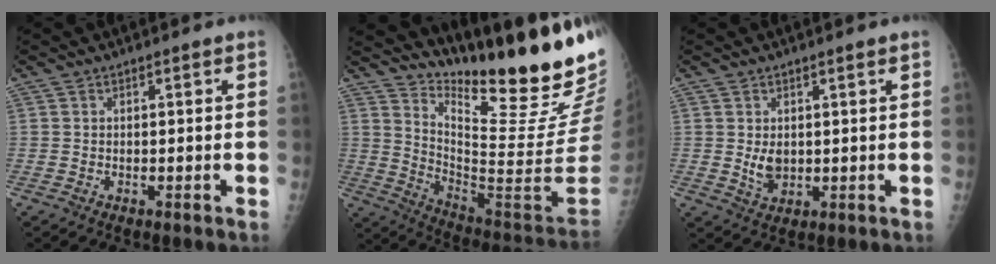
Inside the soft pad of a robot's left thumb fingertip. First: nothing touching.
{"total": 24.0, "force": [19.3, 2.0, 14.1], "torque": [-0.189, -0.169, 0.292]}
{"total": 3.4, "force": [0.6, 2.2, 2.5], "torque": [-0.035, -0.011, 0.019]}